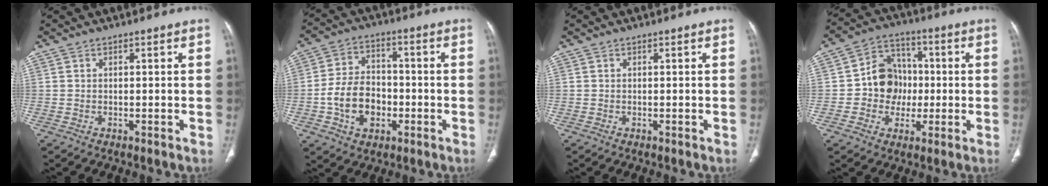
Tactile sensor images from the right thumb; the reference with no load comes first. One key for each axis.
{"total": 11.4, "fx": -3.0, "fy": 8.3, "fz": 7.2, "tx": -0.109, "ty": 0.026, "tz": -0.051}
{"total": 0.0}
{"total": 10.6, "fx": -0.7, "fy": 9.3, "fz": 5.0, "tx": -0.032, "ty": 0.025, "tz": -0.020}